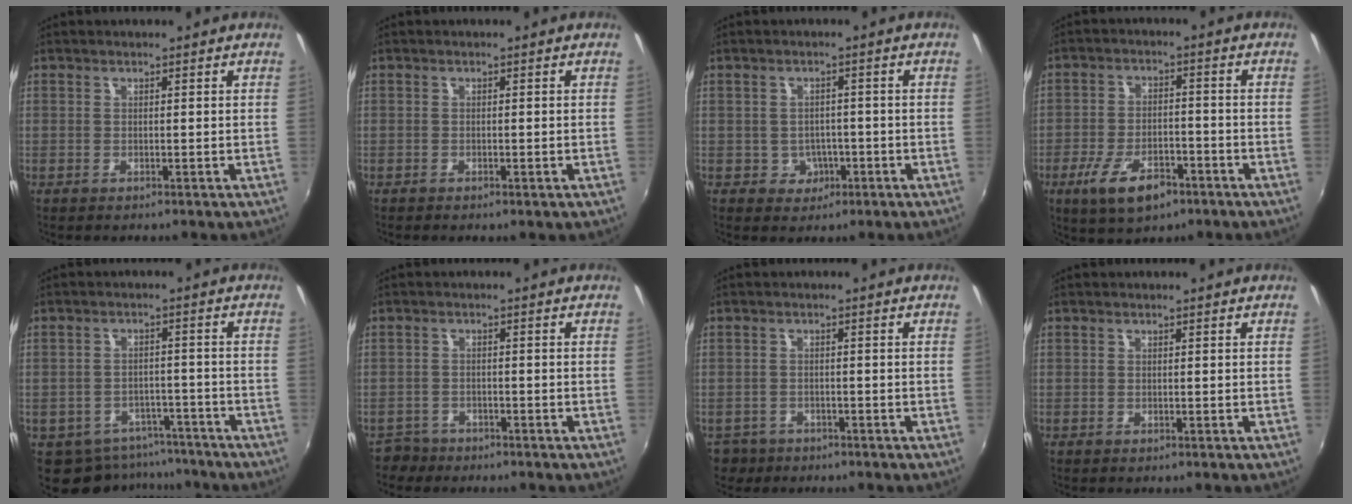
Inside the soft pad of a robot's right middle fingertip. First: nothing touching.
{"total": 0.8, "force": [-0.5, 0.3, 0.6], "torque": [-0.011, -0.003, -0.008]}
{"total": 3.5, "force": [-1.1, 3.3, 0.6], "torque": [-0.019, 0.007, -0.008]}
{"total": 9.9, "force": [-5.7, 4.3, 6.8], "torque": [-0.148, -0.014, -0.094]}
{"total": 9.1, "force": [-7.3, 5.2, 1.8], "torque": [-0.042, 0.009, -0.089]}
{"total": 3.3, "force": [-2.8, 1.7, -0.2], "torque": [-0.009, 0.000, -0.054]}
{"total": 4.2, "force": [-2.8, 3.0, 0.9], "torque": [-0.033, -0.006, -0.046]}
{"total": 0.0}